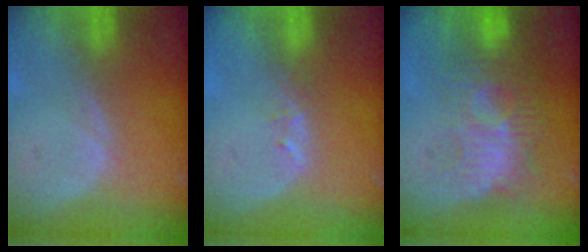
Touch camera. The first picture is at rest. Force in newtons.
{"total": 1.4, "press": 1.3, "slide": 0.7}
{"total": 9.3, "press": 8.6, "slide": 3.7}